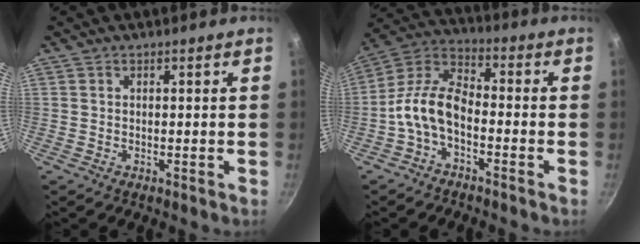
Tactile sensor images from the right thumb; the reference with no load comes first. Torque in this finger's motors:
{"motor_torque": [-0.01, 1.01, 1.39, -0.74, 0.11]}